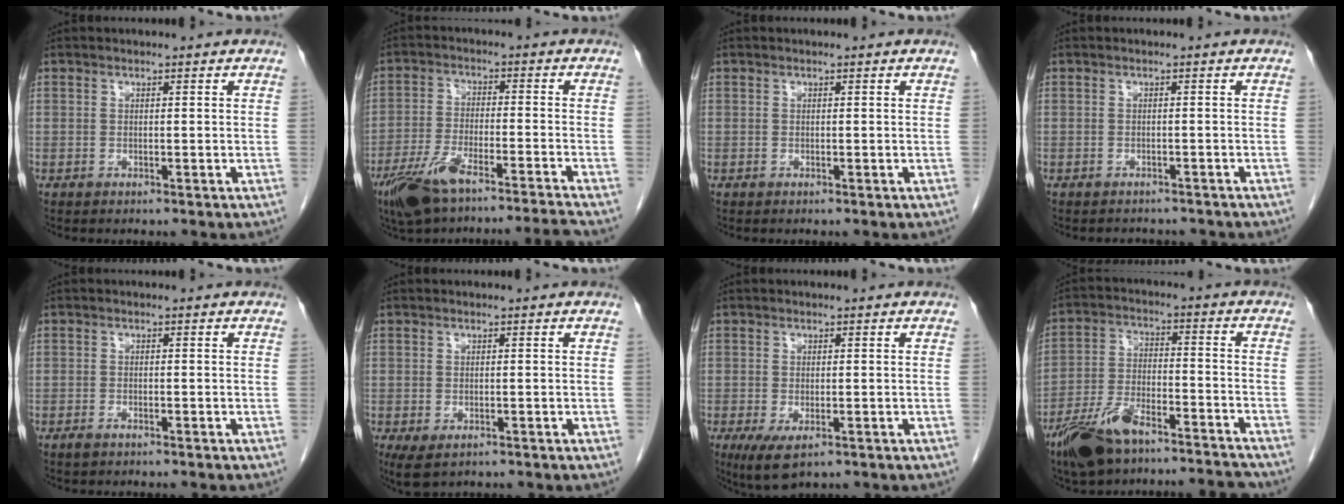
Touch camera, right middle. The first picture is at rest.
{"total": 11.3, "force": [-9.1, -0.2, 6.7], "torque": [-0.118, -0.014, -0.155]}
{"total": 0.0}
{"total": 4.6, "force": [-4.2, 1.6, 0.8], "torque": [-0.006, 0.000, -0.046]}
{"total": 1.1, "force": [-0.9, 0.1, 0.6], "torque": [-0.016, -0.001, -0.015]}
{"total": 4.0, "force": [-2.3, 2.1, 2.6], "torque": [-0.047, -0.011, -0.033]}
{"total": 4.8, "force": [-2.6, 1.8, 3.6], "torque": [-0.065, -0.014, -0.036]}
{"total": 13.3, "force": [-11.2, 3.0, 6.6], "torque": [-0.122, 0.013, -0.194]}